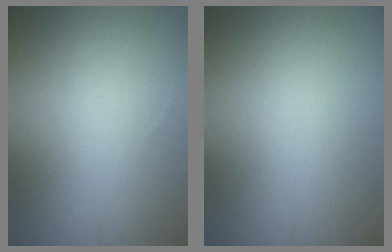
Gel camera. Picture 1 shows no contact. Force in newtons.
{"total": 0.0}